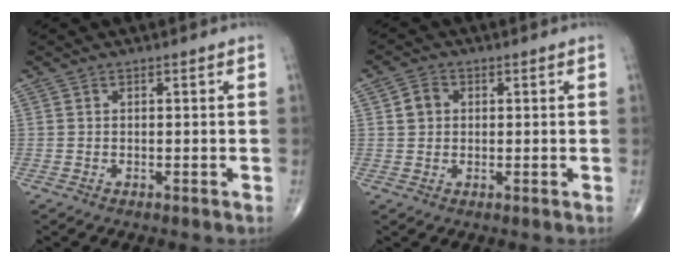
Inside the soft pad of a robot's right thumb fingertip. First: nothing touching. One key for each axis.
{"total": 3.3, "fx": 0.6, "fy": 2.8, "fz": 1.6, "tx": -0.018, "ty": 0.003, "tz": 0.008}